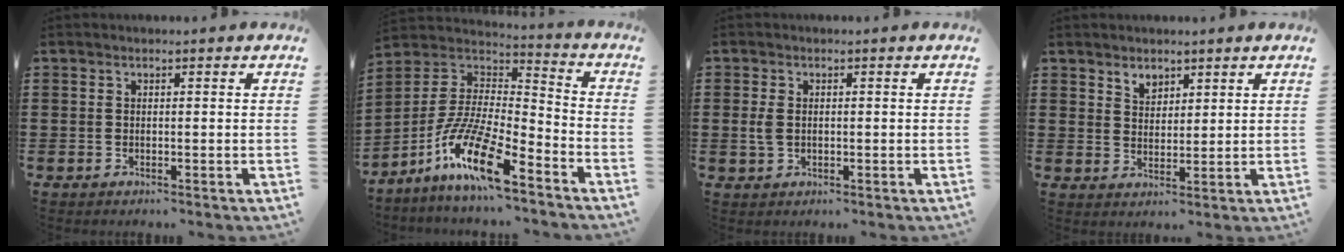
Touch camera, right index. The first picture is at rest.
{"total": 14.4, "force": [-9.5, 3.0, 10.4], "torque": [-0.216, 0.010, -0.179]}
{"total": 2.5, "force": [0.1, 1.5, 2.0], "torque": [-0.057, -0.001, -0.004]}
{"total": 2.8, "force": [2.2, 1.7, 0.4], "torque": [-0.016, 0.006, 0.043]}